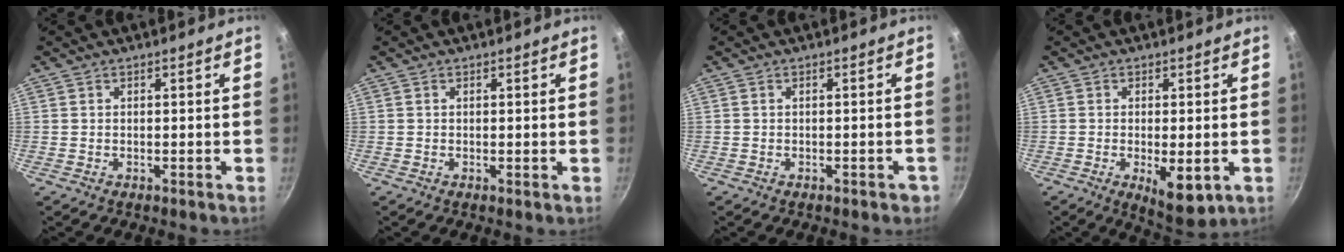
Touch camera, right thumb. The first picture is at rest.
{"total": 0.0}
{"total": 1.7, "force": [-0.9, 0.8, 1.1], "torque": [0.000, 0.015, -0.002]}
{"total": 7.4, "force": [-1.9, 2.7, 6.7], "torque": [-0.092, -0.008, -0.015]}